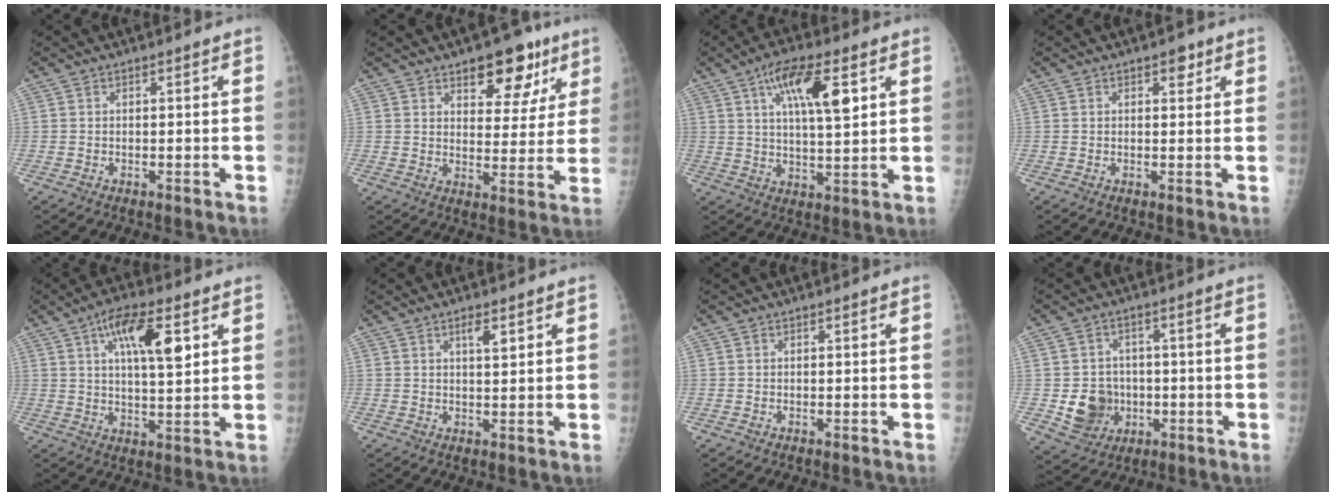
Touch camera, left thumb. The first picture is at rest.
{"total": 11.8, "force": [7.0, 6.1, 7.3], "torque": [-0.048, -0.031, 0.096]}
{"total": 12.0, "force": [4.8, 3.8, 10.4], "torque": [-0.166, -0.010, 0.081]}
{"total": 2.2, "force": [1.2, 1.2, 1.3], "torque": [-0.003, -0.003, 0.014]}
{"total": 11.6, "force": [4.5, 4.0, 9.9], "torque": [-0.150, -0.010, 0.074]}
{"total": 3.0, "force": [1.6, 0.9, 2.4], "torque": [-0.035, -0.008, 0.027]}
{"total": 0.0}
{"total": 8.5, "force": [-1.5, 7.6, 3.5], "torque": [-0.024, 0.005, -0.016]}